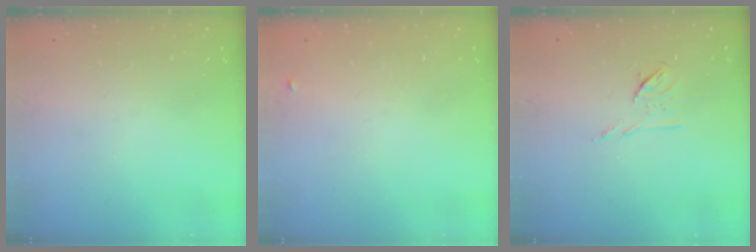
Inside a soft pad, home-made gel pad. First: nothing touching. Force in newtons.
{"total": 3.9, "press": 3.8, "slide": 0.6}
{"total": 6.4, "press": 6.3, "slide": 1.2}